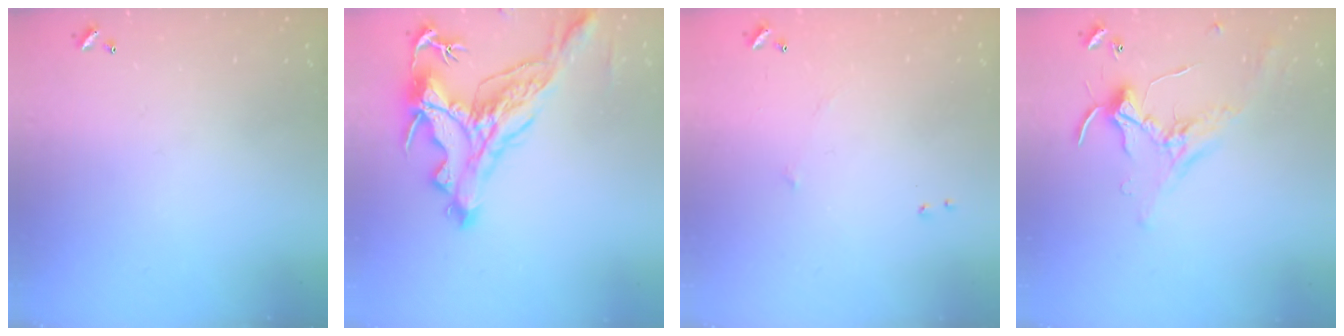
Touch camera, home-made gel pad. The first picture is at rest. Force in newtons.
{"total": 6.8, "press": 6.6, "slide": 1.9}
{"total": 7.0, "press": 7.0, "slide": 0.6}
{"total": 0.8, "press": 0.7, "slide": 0.4}